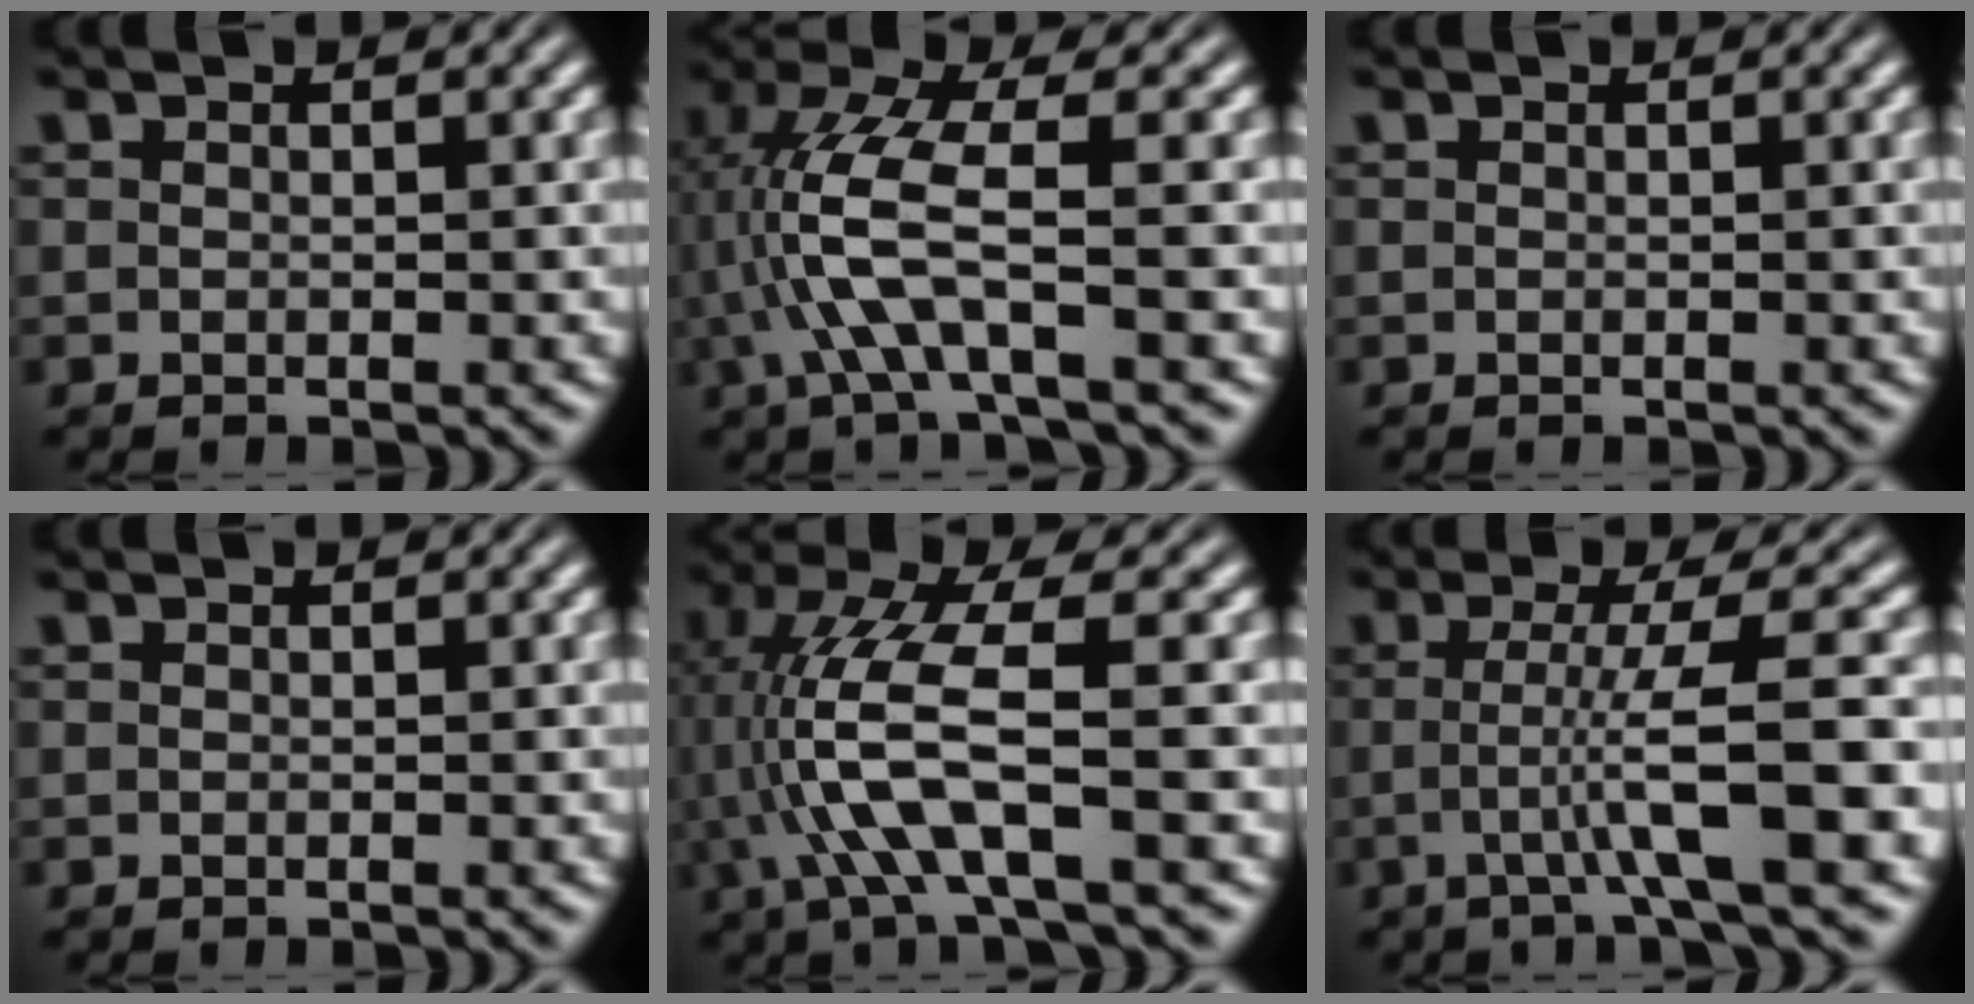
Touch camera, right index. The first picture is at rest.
{"total": 5.1, "force": [-0.1, 1.0, 5.0], "torque": [-0.118, -0.011, 0.003]}
{"total": 0.0}
{"total": 0.0}
{"total": 6.4, "force": [-0.2, 1.6, 6.2], "torque": [-0.136, -0.013, 0.005]}
{"total": 5.0, "force": [-0.9, -0.4, 4.9], "torque": [-0.079, -0.010, -0.007]}